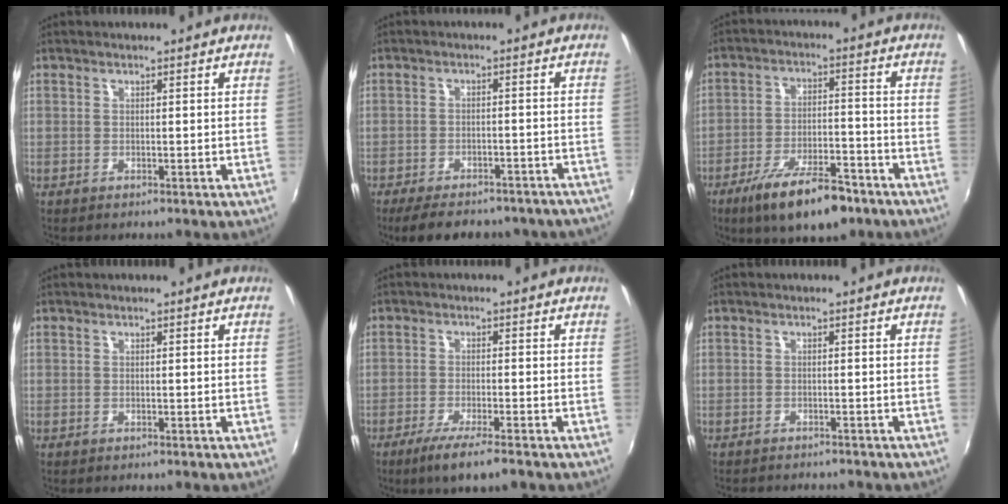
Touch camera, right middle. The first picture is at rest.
{"total": 15.8, "force": [-13.4, 5.2, 6.8], "torque": [-0.138, -0.012, -0.165]}
{"total": 13.7, "force": [-9.4, 4.3, 8.9], "torque": [-0.175, -0.018, -0.151]}
{"total": 0.0}
{"total": 6.4, "force": [-4.5, 0.3, 4.6], "torque": [-0.103, -0.021, -0.081]}
{"total": 3.8, "force": [-3.6, 0.8, 1.1], "torque": [-0.031, -0.012, -0.053]}